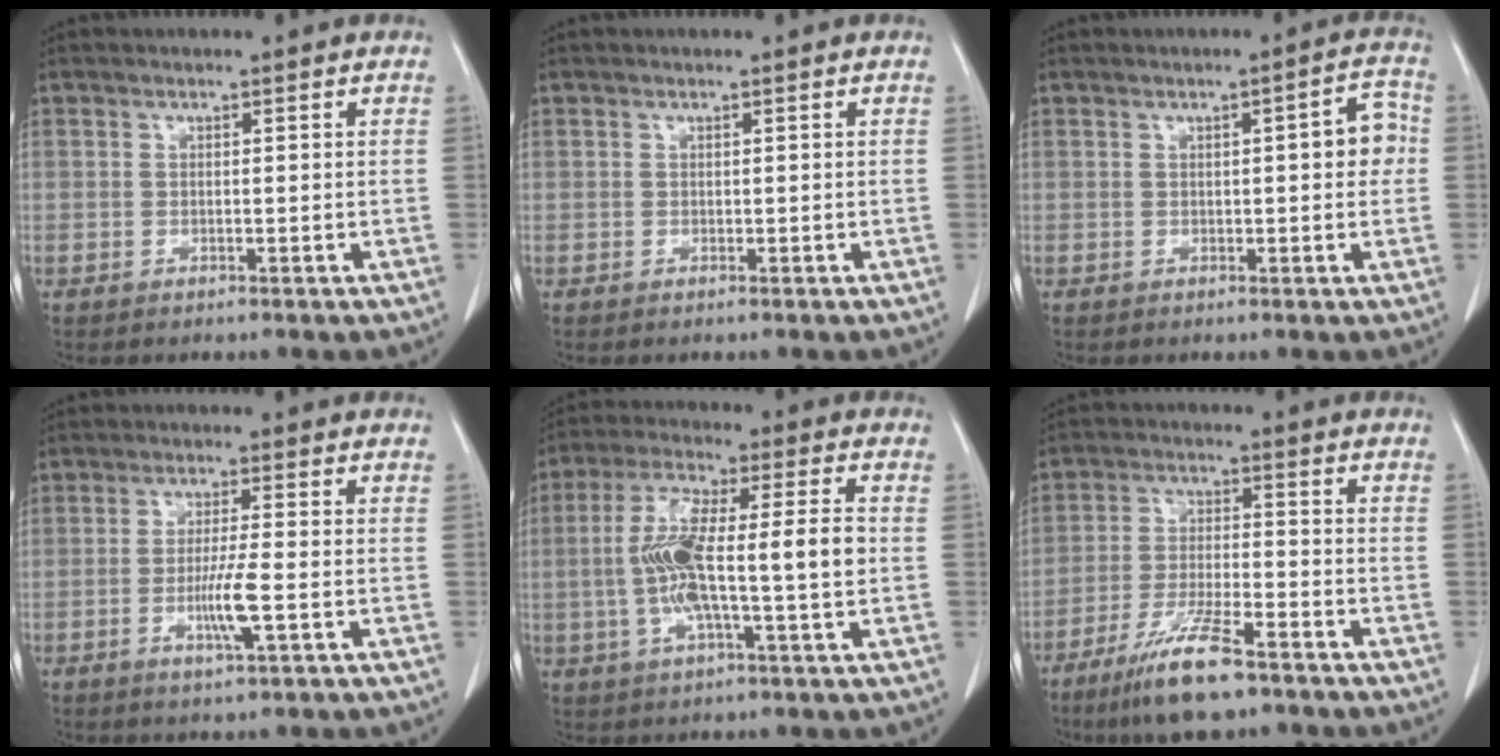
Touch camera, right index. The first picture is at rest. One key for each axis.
{"total": 0.0}
{"total": 4.4, "fx": 0.2, "fy": 1.3, "fz": 4.2, "tx": -0.046, "ty": 0.013, "tz": -0.004}
{"total": 5.5, "fx": -1.5, "fy": -0.2, "fz": 5.3, "tx": -0.098, "ty": -0.009, "tz": -0.027}
{"total": 13.1, "fx": -0.7, "fy": 1.5, "fz": 13.0, "tx": -0.249, "ty": 0.016, "tz": -0.014}
{"total": 10.7, "fx": -7.6, "fy": 1.4, "fz": 7.4, "tx": -0.145, "ty": -0.025, "tz": -0.138}